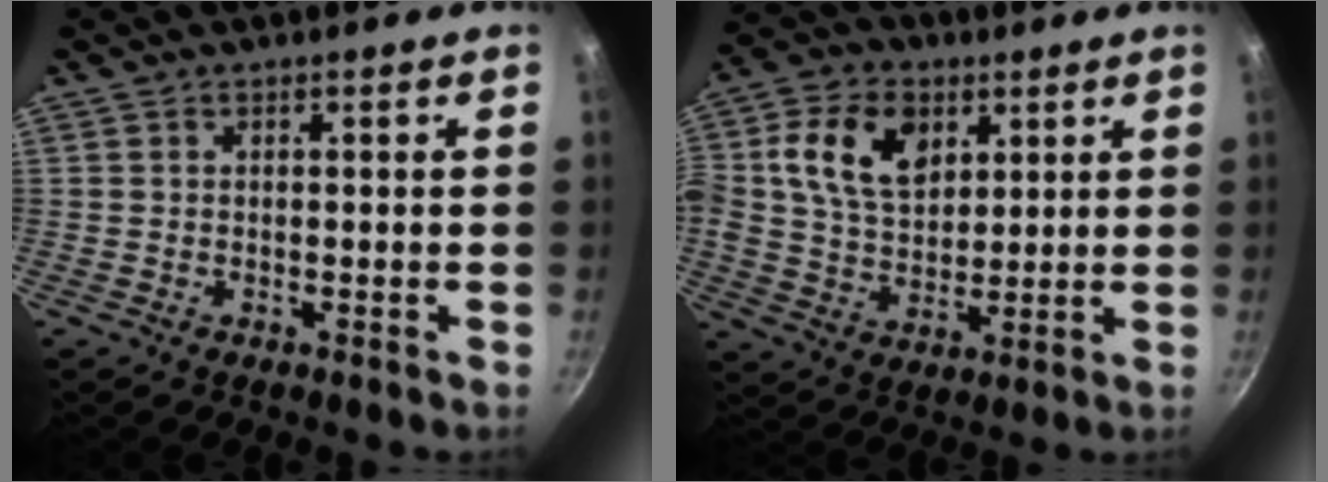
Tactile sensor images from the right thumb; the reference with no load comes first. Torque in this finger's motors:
{"motor_torque": [2.41, 2.60, 1.62, -0.32, 0.71]}